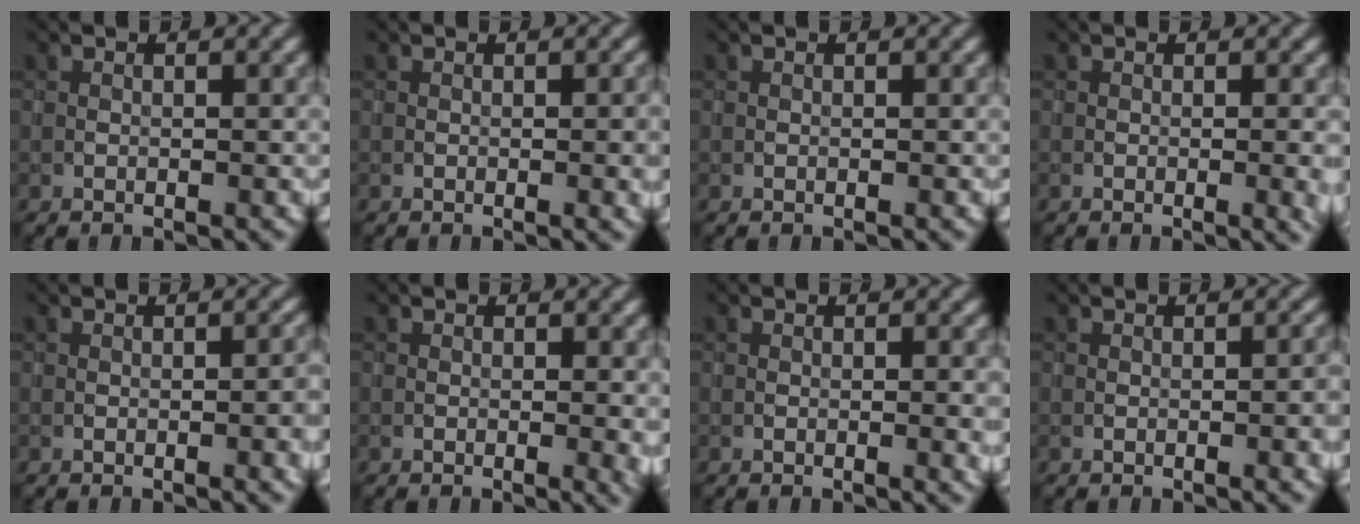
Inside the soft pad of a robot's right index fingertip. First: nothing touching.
{"total": 1.8, "force": [-0.4, 0.6, 1.6], "torque": [-0.024, -0.005, -0.003]}
{"total": 0.0}
{"total": 2.3, "force": [-0.6, 0.7, 2.1], "torque": [-0.030, -0.007, -0.003]}
{"total": 2.9, "force": [-1.0, 1.0, 2.5], "torque": [-0.034, -0.002, -0.009]}
{"total": 1.8, "force": [-0.4, 0.7, 1.7], "torque": [-0.024, -0.007, -0.003]}
{"total": 1.4, "force": [-0.1, 0.5, 1.3], "torque": [-0.020, -0.007, 0.002]}
{"total": 2.5, "force": [-0.9, 0.9, 2.2], "torque": [-0.029, -0.002, -0.007]}